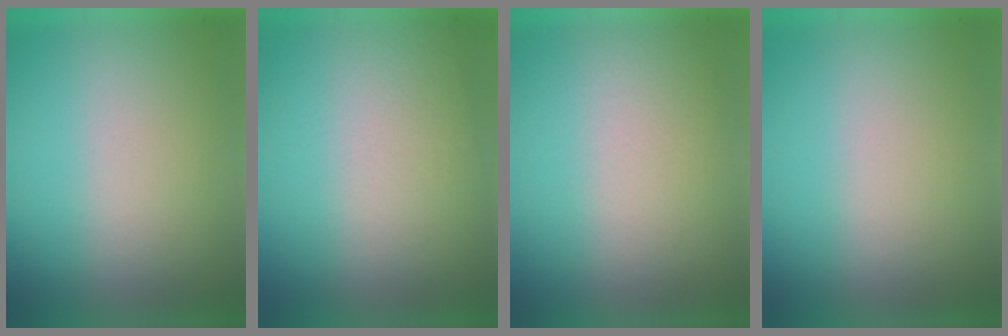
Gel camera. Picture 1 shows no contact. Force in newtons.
{"total": 2.2}
{"total": 1.4}
{"total": 0.0}